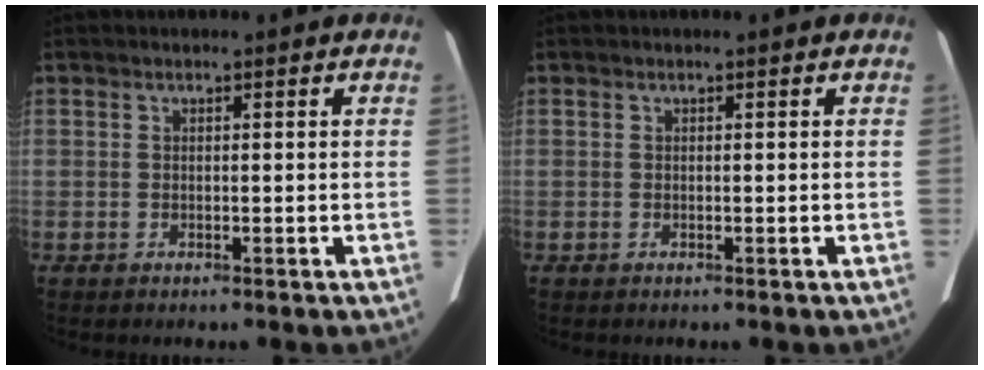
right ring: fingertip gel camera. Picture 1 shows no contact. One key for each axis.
{"total": 0.0}